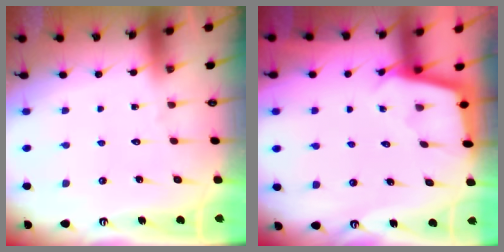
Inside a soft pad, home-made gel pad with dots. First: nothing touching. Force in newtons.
{"total": 2.3, "press": 2.3, "slide": 0.2}